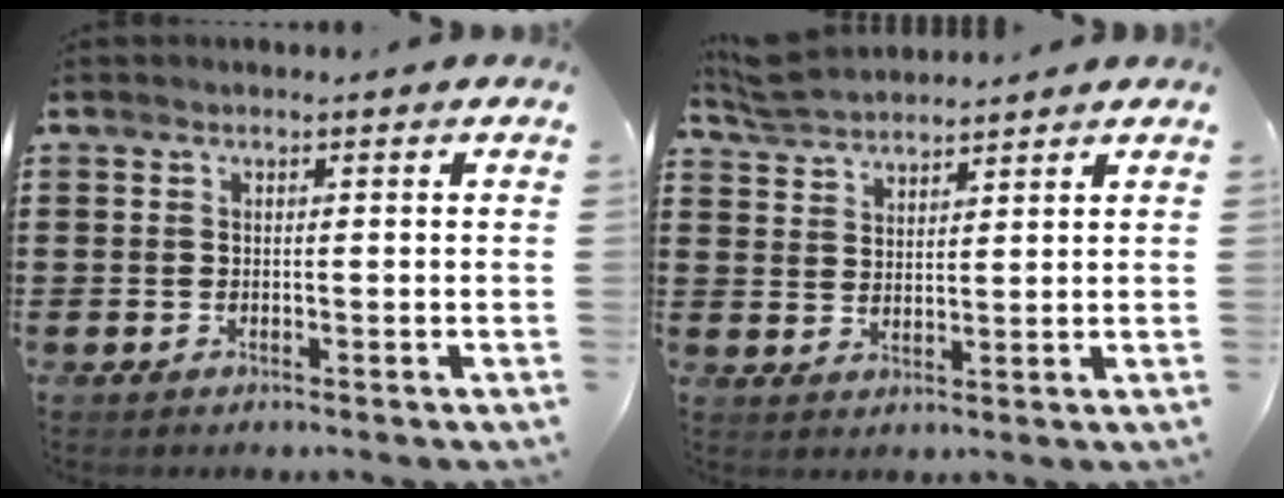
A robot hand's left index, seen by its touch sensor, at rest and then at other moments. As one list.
[{"total": 4.6, "force": [4.5, 0.7, 0.8], "torque": [-0.032, -0.008, 0.084]}]